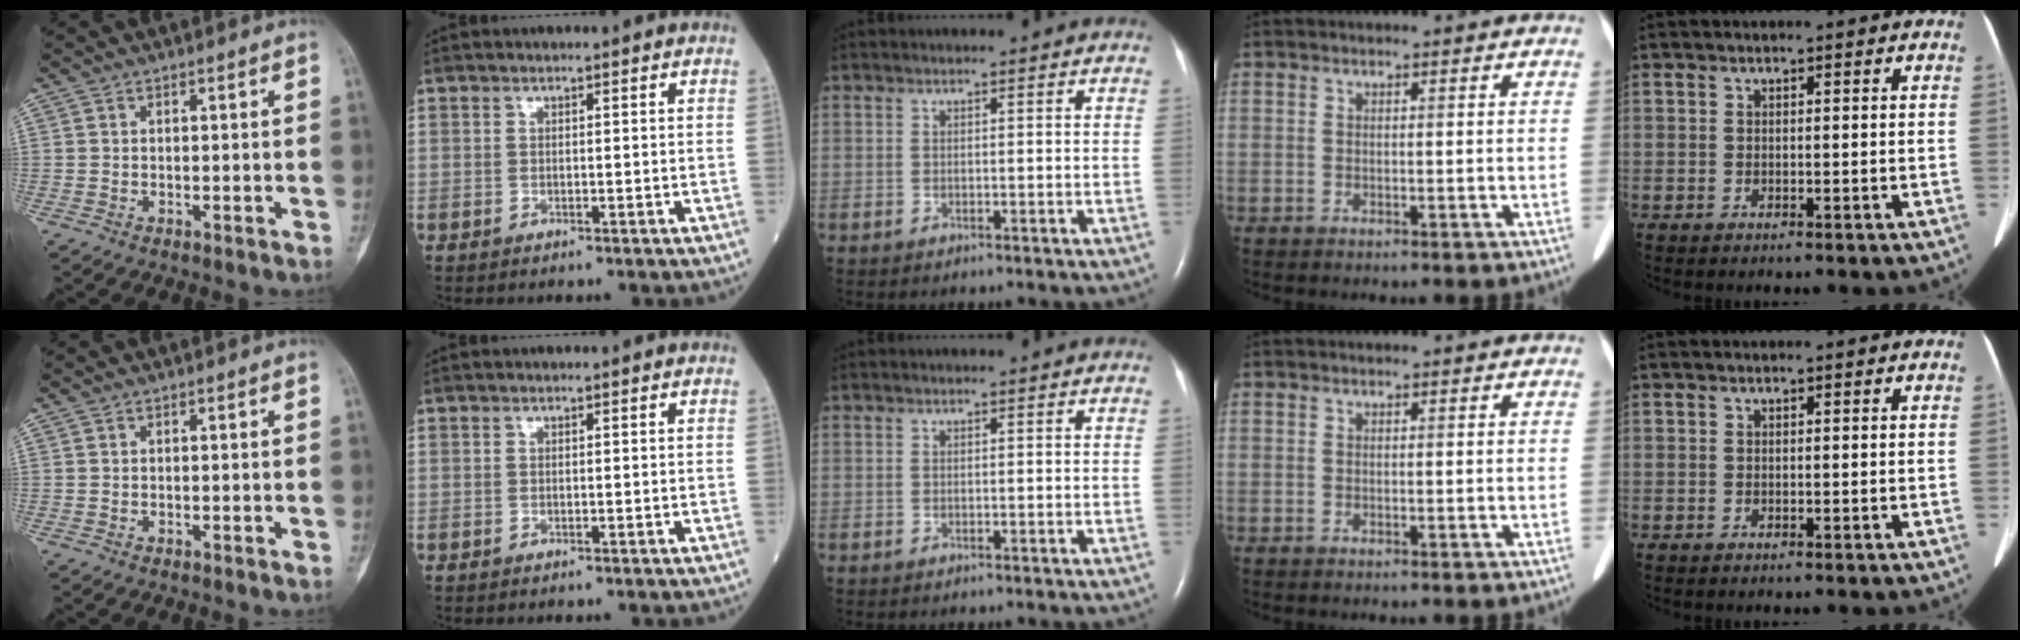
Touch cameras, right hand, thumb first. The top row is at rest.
{}